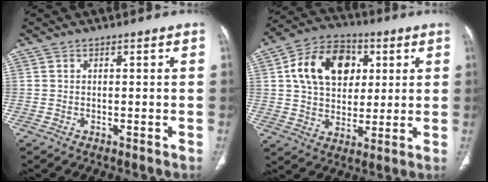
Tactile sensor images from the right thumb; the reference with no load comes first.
{"total": 16.2, "force": [4.2, 12.0, 10.1], "torque": [-0.141, 0.006, 0.066]}